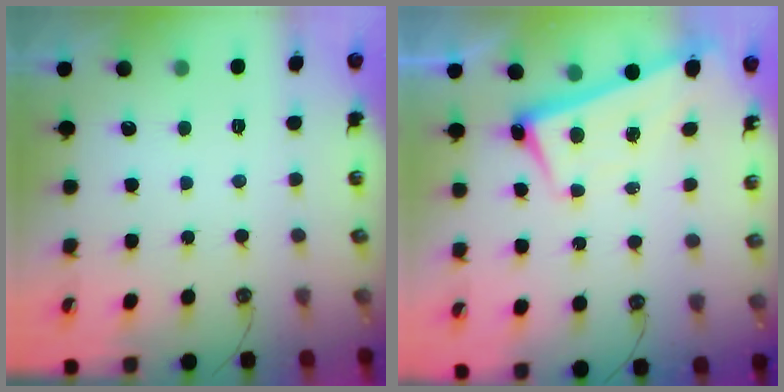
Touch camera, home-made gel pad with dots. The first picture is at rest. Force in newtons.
{"total": 2.4, "press": 2.3, "slide": 0.7}